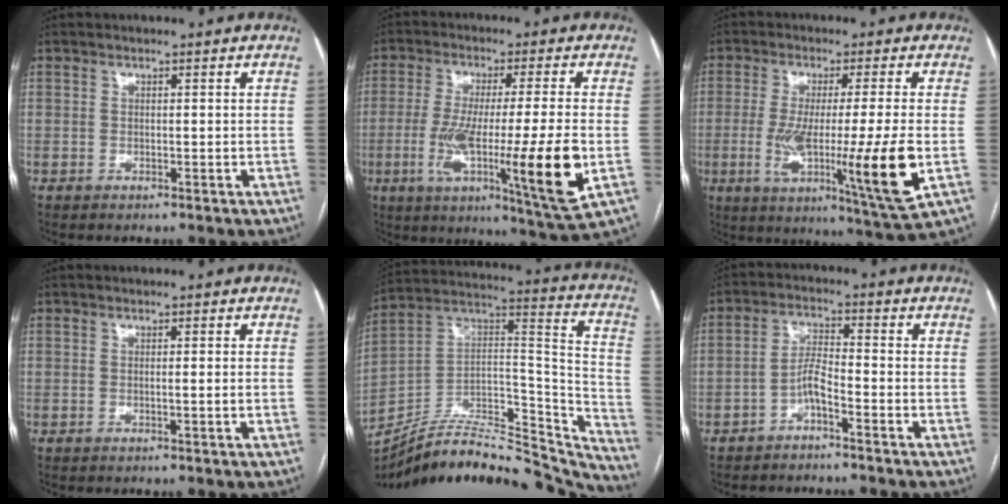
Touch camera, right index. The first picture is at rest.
{"total": 18.6, "force": [-4.2, 0.1, 18.1], "torque": [-0.291, -0.036, -0.067]}
{"total": 16.2, "force": [-3.2, -0.3, 15.9], "torque": [-0.260, -0.041, -0.052]}
{"total": 1.0, "force": [-0.2, -0.3, 1.0], "torque": [-0.014, -0.001, -0.003]}
{"total": 32.1, "force": [-29.0, 8.2, 10.9], "torque": [-0.132, 0.032, -0.422]}
{"total": 3.7, "force": [-2.3, 0.7, 2.8], "torque": [-0.054, 0.010, -0.045]}